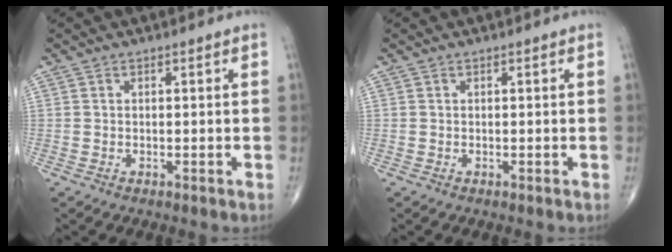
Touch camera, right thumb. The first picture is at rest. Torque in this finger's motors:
{"motor_torque": [0.00, 0.00, 0.02, 0.01, 0.02]}